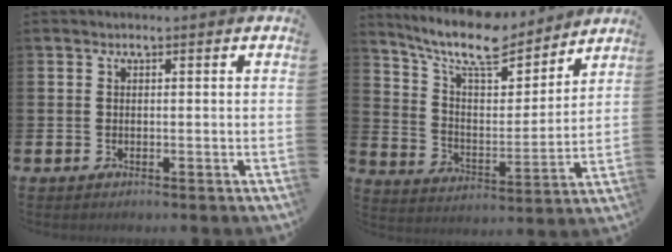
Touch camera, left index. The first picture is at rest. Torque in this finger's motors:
{"motor_torque": [1.10, -1.04, 0.45, 0.21]}